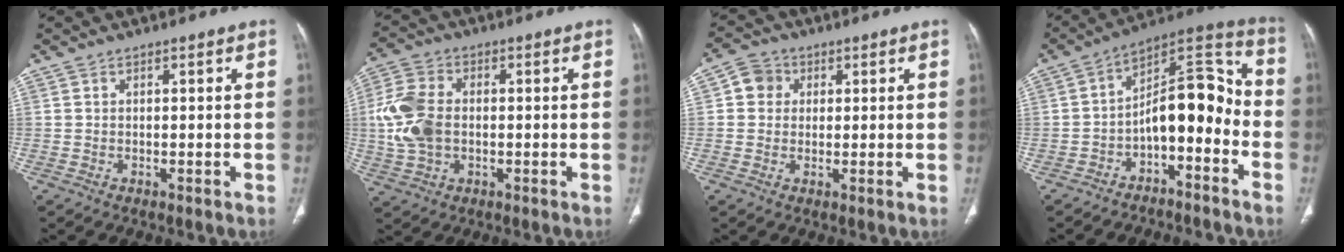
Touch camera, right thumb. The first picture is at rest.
{"total": 10.7, "force": [-0.2, 7.1, 8.0], "torque": [-0.176, 0.011, -0.004]}
{"total": 4.8, "force": [1.1, 4.4, 1.6], "torque": [-0.004, 0.006, 0.013]}
{"total": 13.9, "force": [-5.1, 7.0, 10.9], "torque": [-0.142, 0.096, -0.085]}